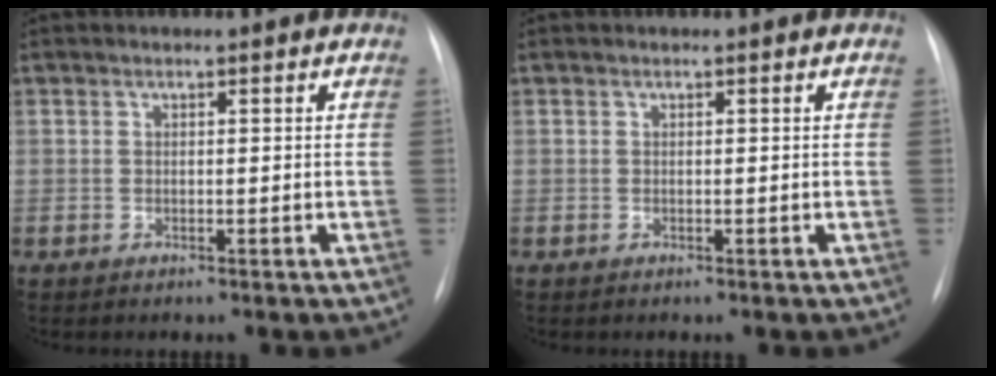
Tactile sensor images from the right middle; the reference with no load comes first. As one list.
[{"total": 0.0}]